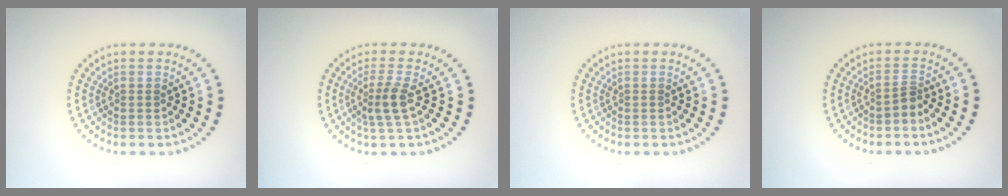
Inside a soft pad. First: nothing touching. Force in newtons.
{"total": 2.3, "press": 1.8, "slide": 1.5}
{"total": 0.0}
{"total": 1.1, "press": 0.6, "slide": 0.9}